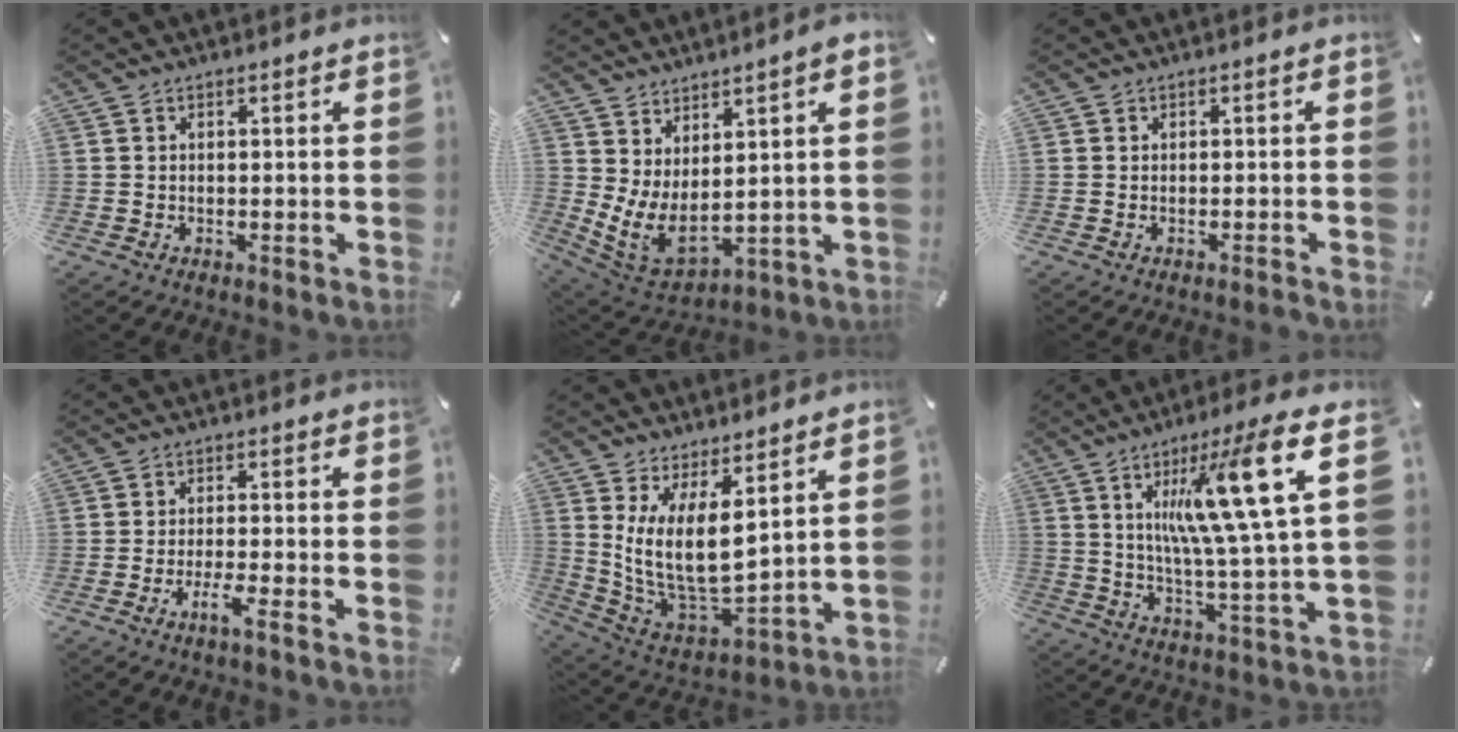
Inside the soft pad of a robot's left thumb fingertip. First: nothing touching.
{"total": 6.4, "force": [1.5, 3.7, 5.1], "torque": [-0.106, -0.034, 0.034]}
{"total": 0.7, "force": [-0.7, 0.2, 0.2], "torque": [-0.004, 0.002, -0.014]}
{"total": 4.6, "force": [-2.6, 0.5, 3.8], "torque": [-0.064, -0.001, -0.044]}
{"total": 13.4, "force": [5.9, 6.3, 10.3], "torque": [-0.227, -0.059, 0.115]}
{"total": 20.1, "force": [7.8, 2.2, 18.4], "torque": [-0.311, -0.028, 0.098]}